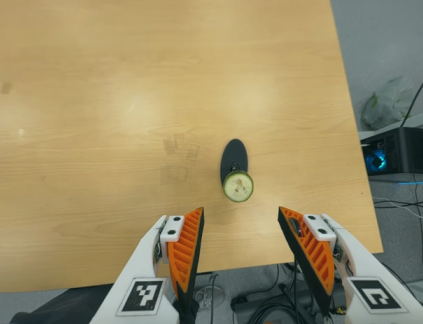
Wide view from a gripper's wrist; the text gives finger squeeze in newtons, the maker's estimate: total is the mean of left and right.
{"total": 0.0}